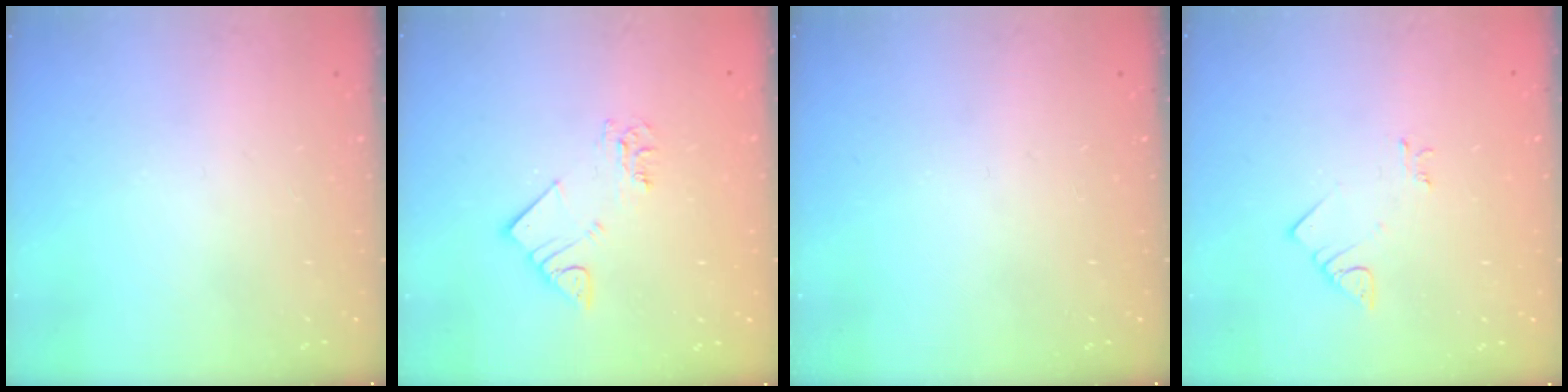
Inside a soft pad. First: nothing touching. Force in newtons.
{"total": 4.1, "press": 4.1, "slide": 0.3}
{"total": 0.0}
{"total": 2.9, "press": 2.9, "slide": 0.3}